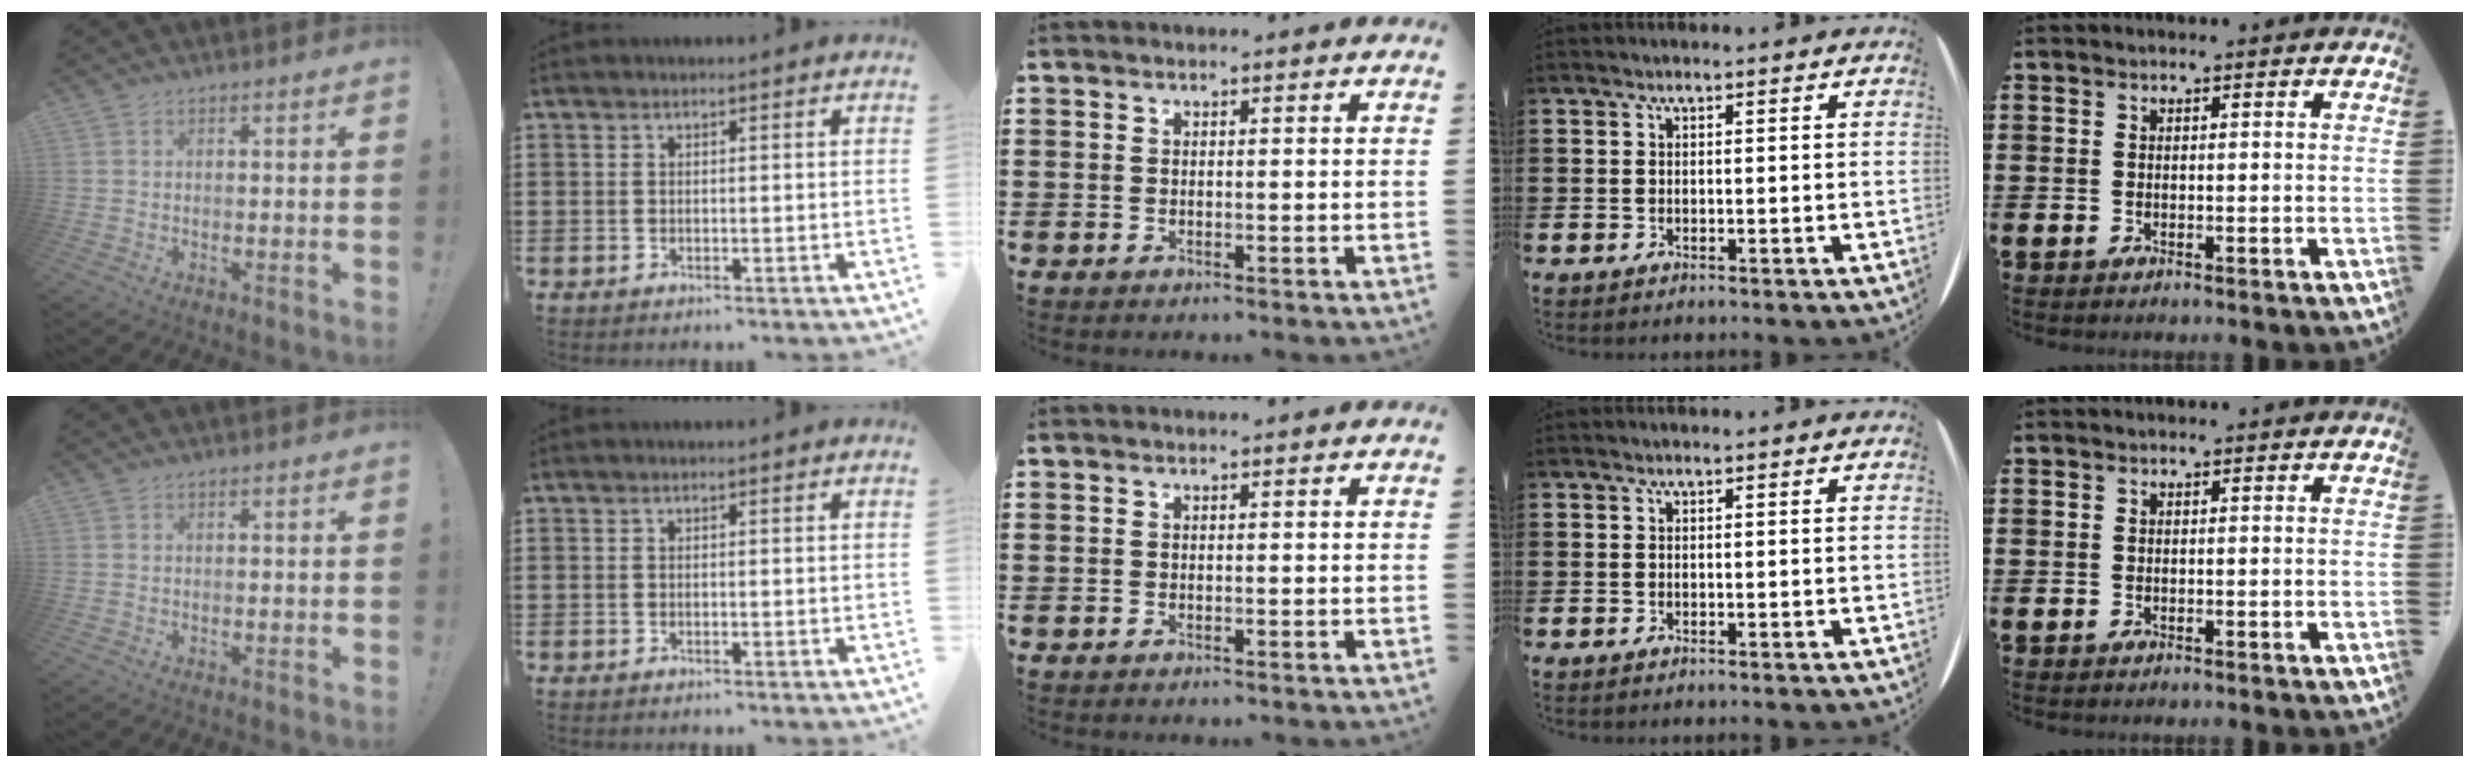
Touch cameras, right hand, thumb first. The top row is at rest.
{}